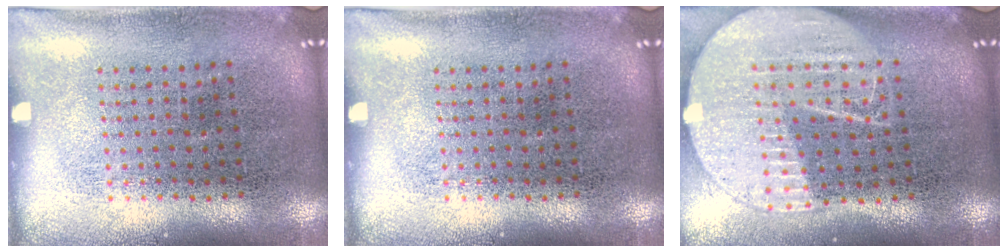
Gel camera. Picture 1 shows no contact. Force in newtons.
{"total": 0.0}
{"total": 2.1, "press": 1.9, "slide": 1.0}